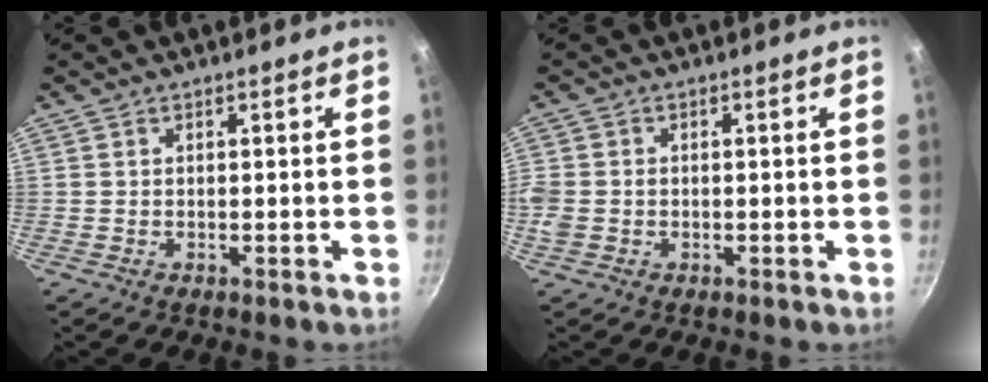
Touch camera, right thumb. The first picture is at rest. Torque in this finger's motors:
{"motor_torque": [0.74, 0.68, 0.46, 0.26, 0.00]}